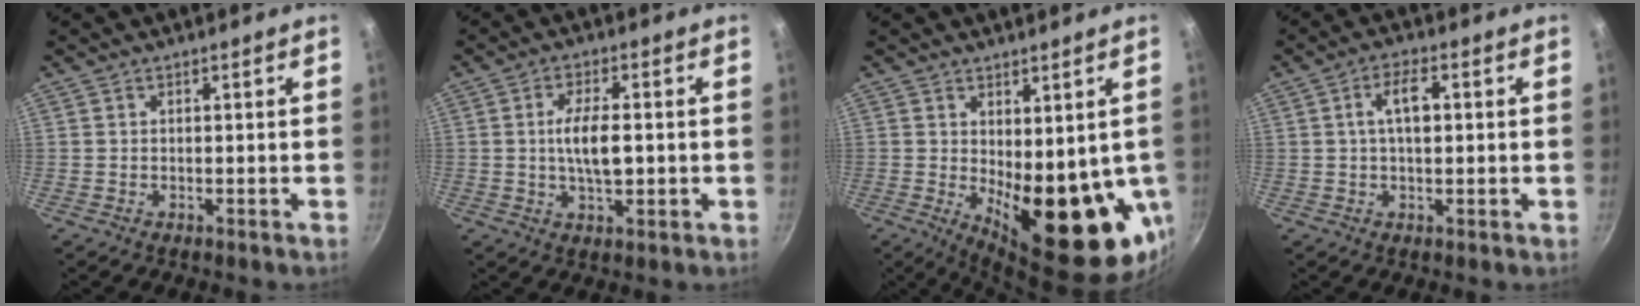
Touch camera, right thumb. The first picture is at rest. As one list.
[{"total": 7.5, "force": [-0.2, 3.2, 6.8], "torque": [-0.117, 0.009, -0.005]}, {"total": 16.5, "force": [-1.5, 7.0, 14.8], "torque": [-0.174, -0.035, 0.000]}, {"total": 5.7, "force": [0.8, 2.5, 5.0], "torque": [-0.084, 0.012, 0.009]}]